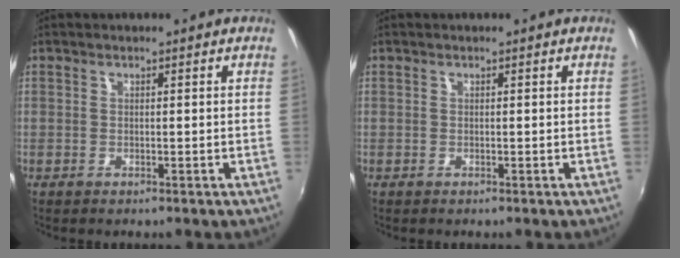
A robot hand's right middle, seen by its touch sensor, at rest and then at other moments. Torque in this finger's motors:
{"motor_torque": [0.35, -0.09, 0.05, 0.01]}